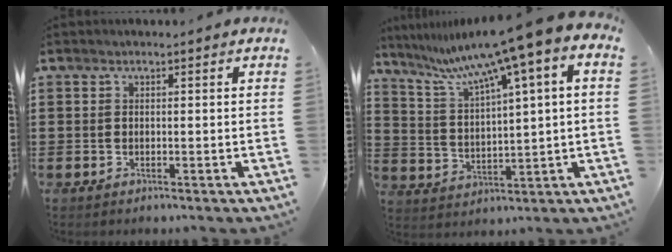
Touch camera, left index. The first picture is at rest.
{"total": 9.0, "force": [6.4, -0.6, 6.3], "torque": [-0.143, -0.045, 0.096]}